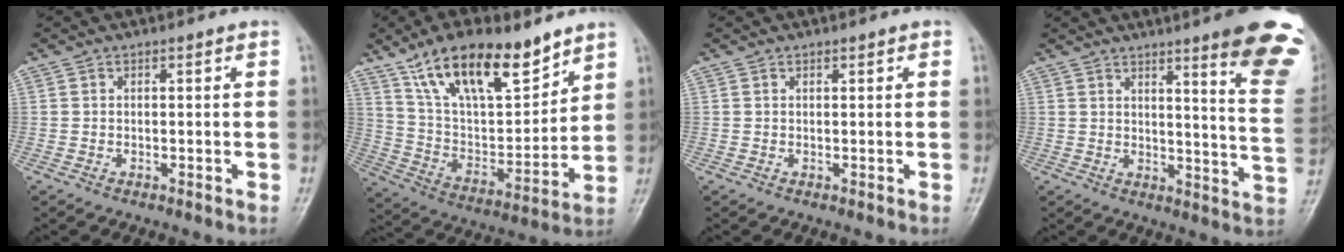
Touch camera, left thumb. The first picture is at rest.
{"total": 20.1, "force": [13.4, 8.0, 12.7], "torque": [-0.178, -0.057, 0.248]}
{"total": 0.6, "force": [0.4, 0.2, 0.3], "torque": [-0.003, -0.002, 0.005]}
{"total": 17.3, "force": [11.0, 1.9, 13.2], "torque": [-0.133, -0.068, 0.129]}